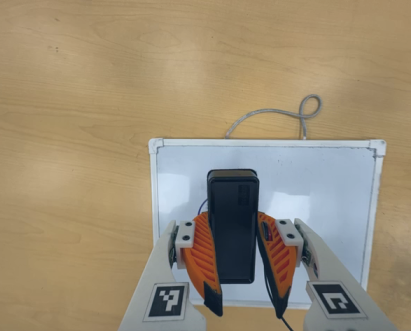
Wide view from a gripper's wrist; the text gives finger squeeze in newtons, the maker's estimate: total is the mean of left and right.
{"total": 8.2, "left": 6.2, "right": 10.3}